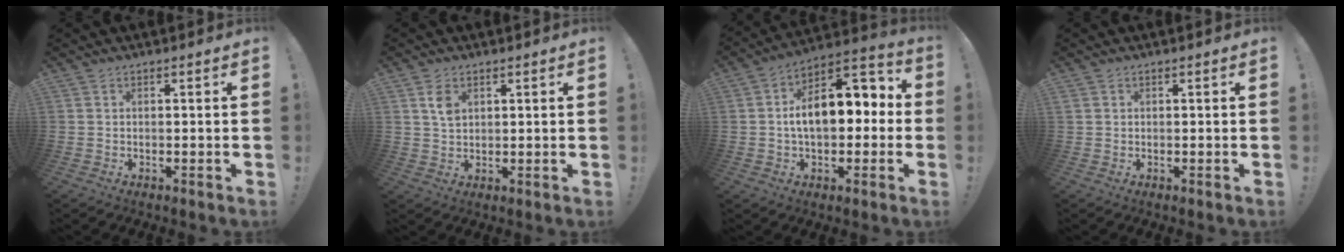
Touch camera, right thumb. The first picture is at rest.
{"total": 4.3, "force": [1.8, 2.5, 3.0], "torque": [-0.039, -0.006, 0.030]}
{"total": 14.9, "force": [0.9, 9.0, 11.9], "torque": [-0.178, 0.008, 0.015]}
{"total": 0.5, "force": [0.2, 0.5, 0.2], "torque": [-0.004, 0.002, 0.003]}